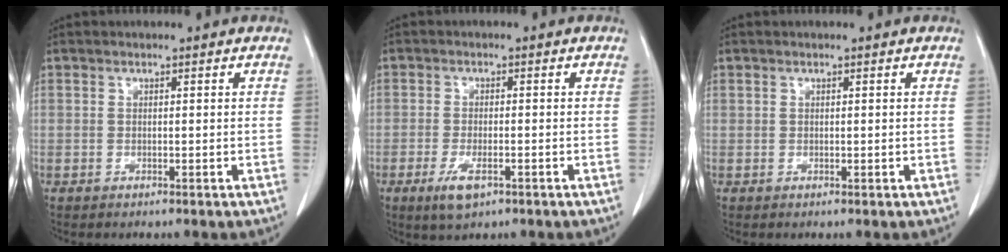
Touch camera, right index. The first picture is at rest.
{"total": 4.1, "force": [-2.1, 1.3, 3.3], "torque": [-0.071, -0.008, -0.030]}
{"total": 0.0}